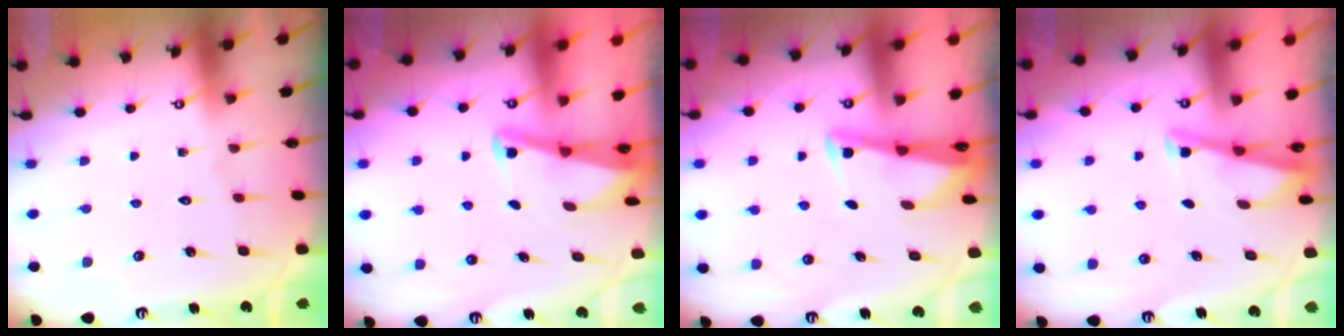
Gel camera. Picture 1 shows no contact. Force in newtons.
{"total": 2.1, "press": 2.1, "slide": 0.3}
{"total": 2.7, "press": 2.7, "slide": 0.2}
{"total": 3.2, "press": 3.2, "slide": 0.3}